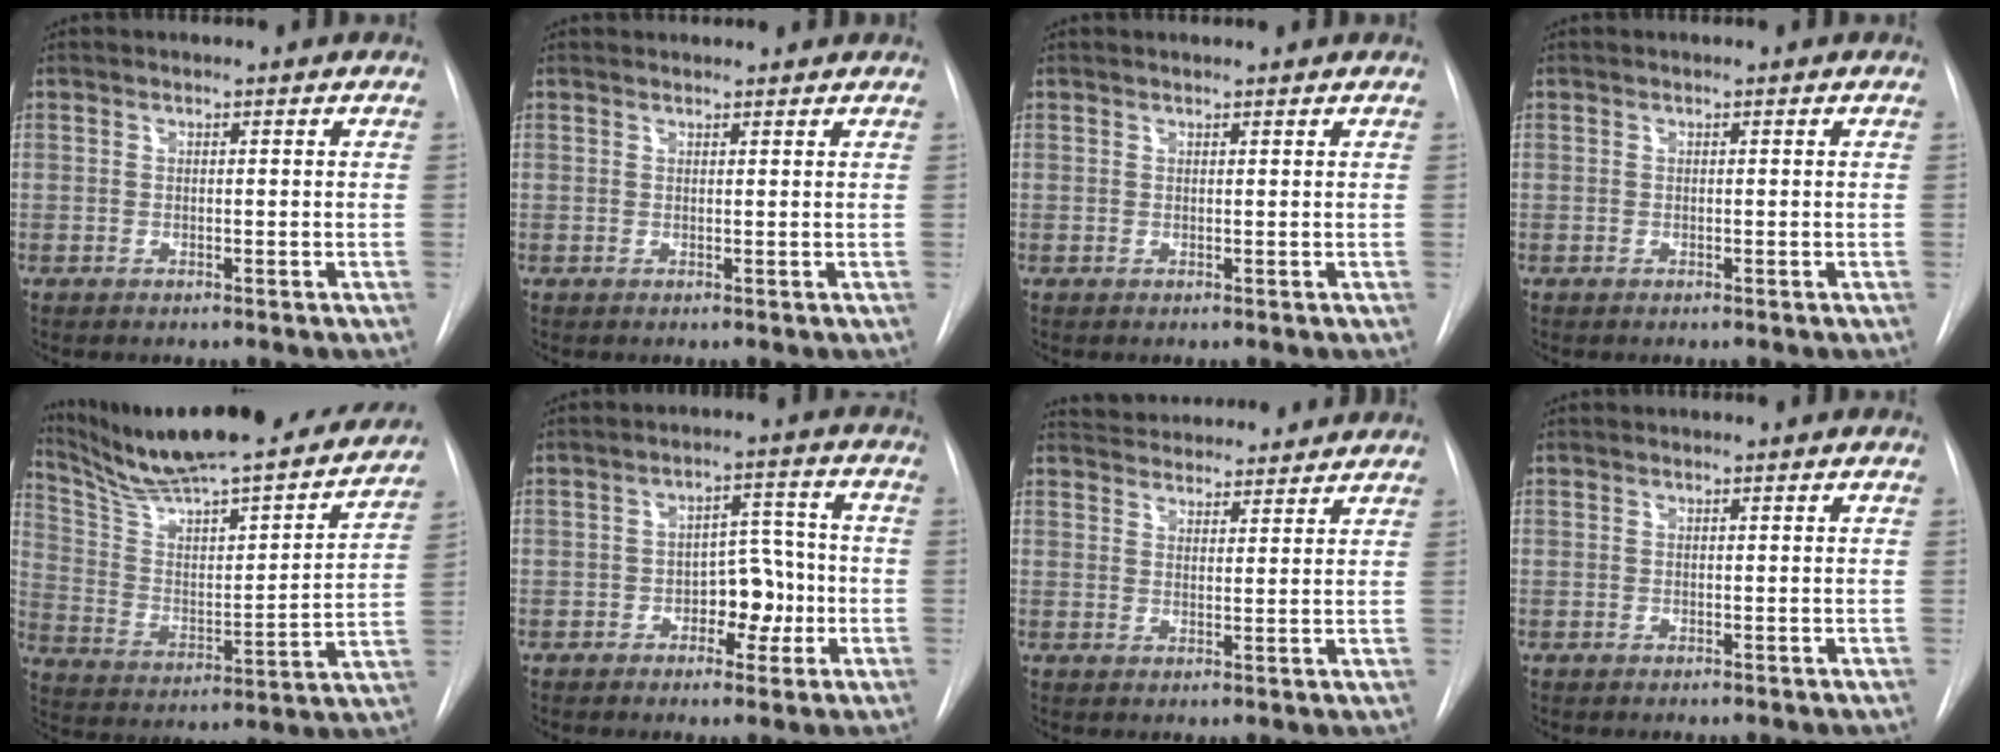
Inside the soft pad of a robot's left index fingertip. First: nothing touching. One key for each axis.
{"total": 3.3, "fx": 3.2, "fy": 0.5, "fz": 0.4, "tx": -0.008, "ty": 0.025, "tz": 0.038}
{"total": 2.1, "fx": 2.0, "fy": 0.2, "fz": 0.5, "tx": -0.009, "ty": 0.020, "tz": 0.026}
{"total": 0.0}
{"total": 29.2, "fx": 25.8, "fy": 3.7, "fz": 13.2, "tx": -0.212, "ty": -0.041, "tz": 0.370}
{"total": 6.3, "fx": -2.0, "fy": 3.6, "fz": 4.7, "tx": -0.061, "ty": 0.020, "tz": -0.028}
{"total": 13.2, "fx": 12.5, "fy": 2.8, "fz": 3.0, "tx": -0.038, "ty": 0.028, "tz": 0.172}
{"total": 0.0}